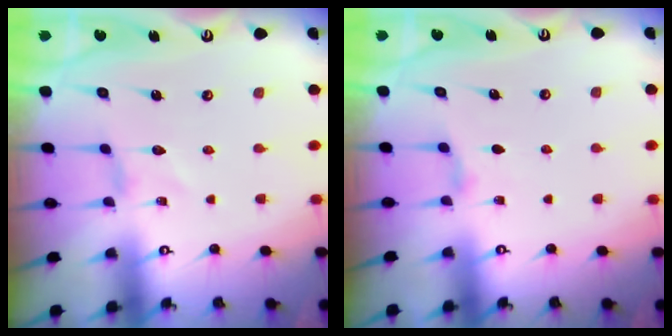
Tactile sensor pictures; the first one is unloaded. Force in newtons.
{"total": 2.3, "press": 2.3, "slide": 0.4}